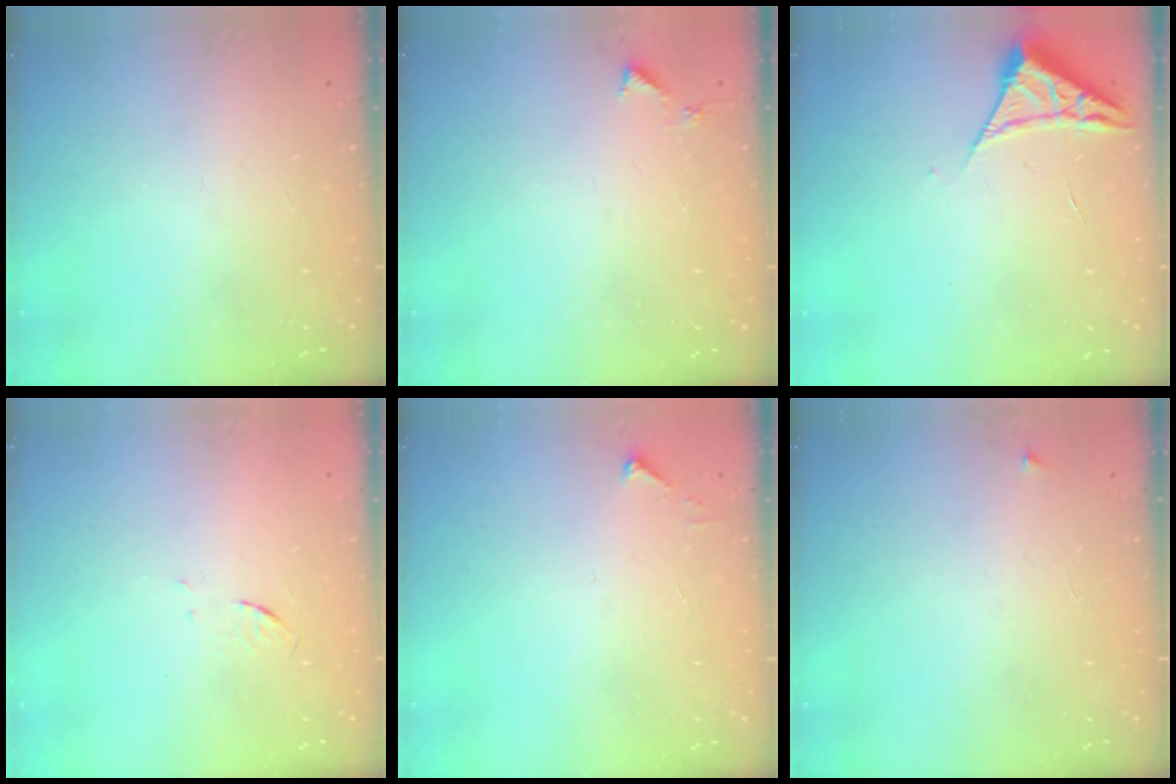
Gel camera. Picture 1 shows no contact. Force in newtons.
{"total": 3.2, "press": 3.2, "slide": 0.2}
{"total": 4.2, "press": 4.2, "slide": 0.5}
{"total": 3.2, "press": 3.0, "slide": 1.3}
{"total": 2.5, "press": 2.5, "slide": 0.3}
{"total": 2.3, "press": 2.3, "slide": 0.3}